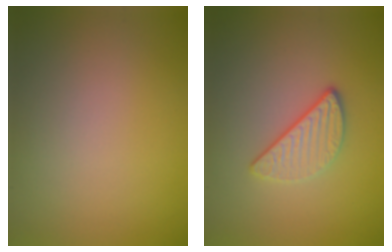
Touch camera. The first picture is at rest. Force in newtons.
{"total": 2.9, "press": 2.4, "slide": 1.6}